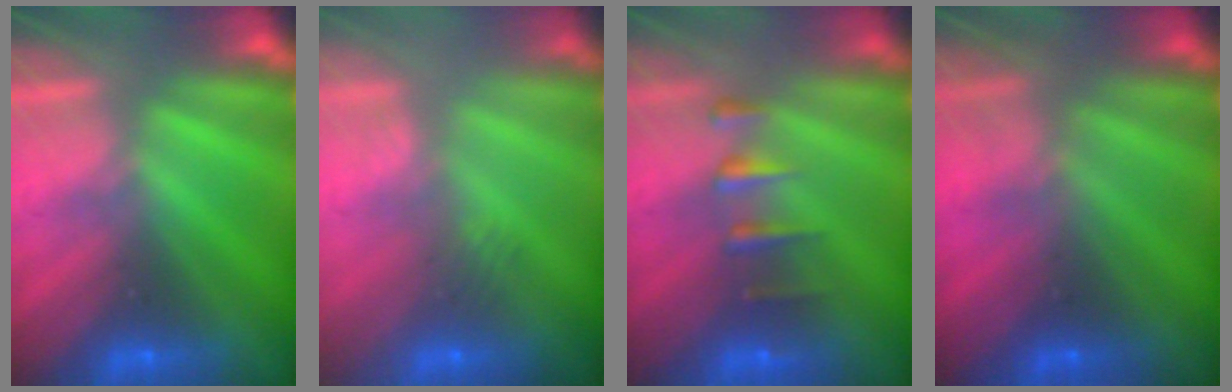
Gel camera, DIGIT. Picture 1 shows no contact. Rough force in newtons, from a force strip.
{"total": 2.4}
{"total": 2.4}
{"total": 2.9}